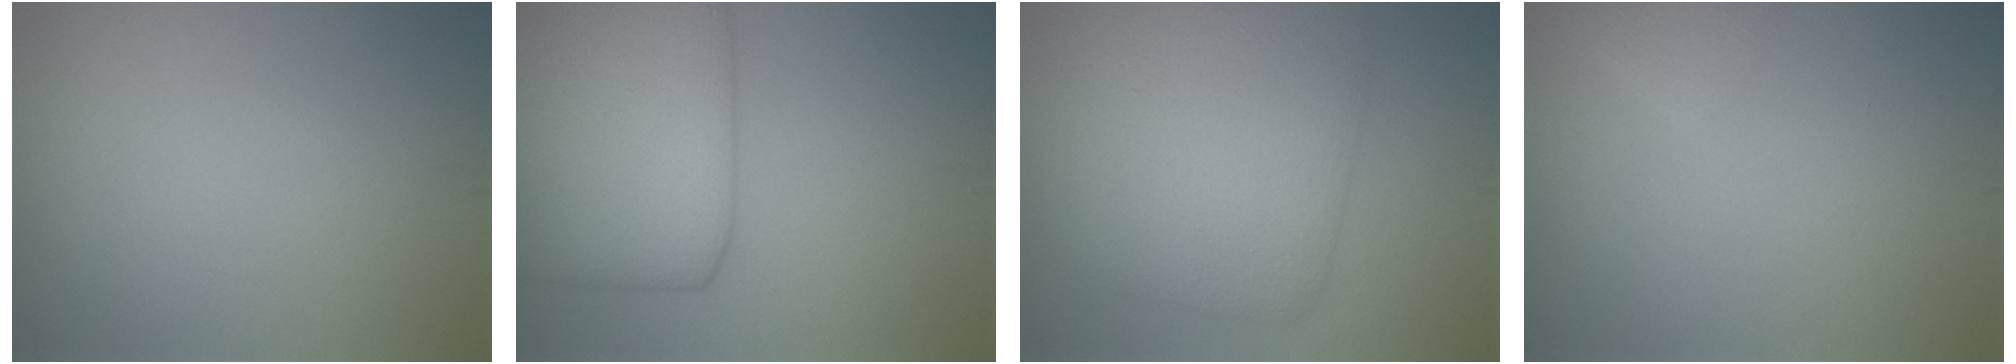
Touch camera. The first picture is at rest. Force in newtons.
{"total": 10.6, "press": 10.6, "slide": 0.3}
{"total": 8.5, "press": 8.5, "slide": 0.3}
{"total": 1.3, "press": 1.3, "slide": 0.0}